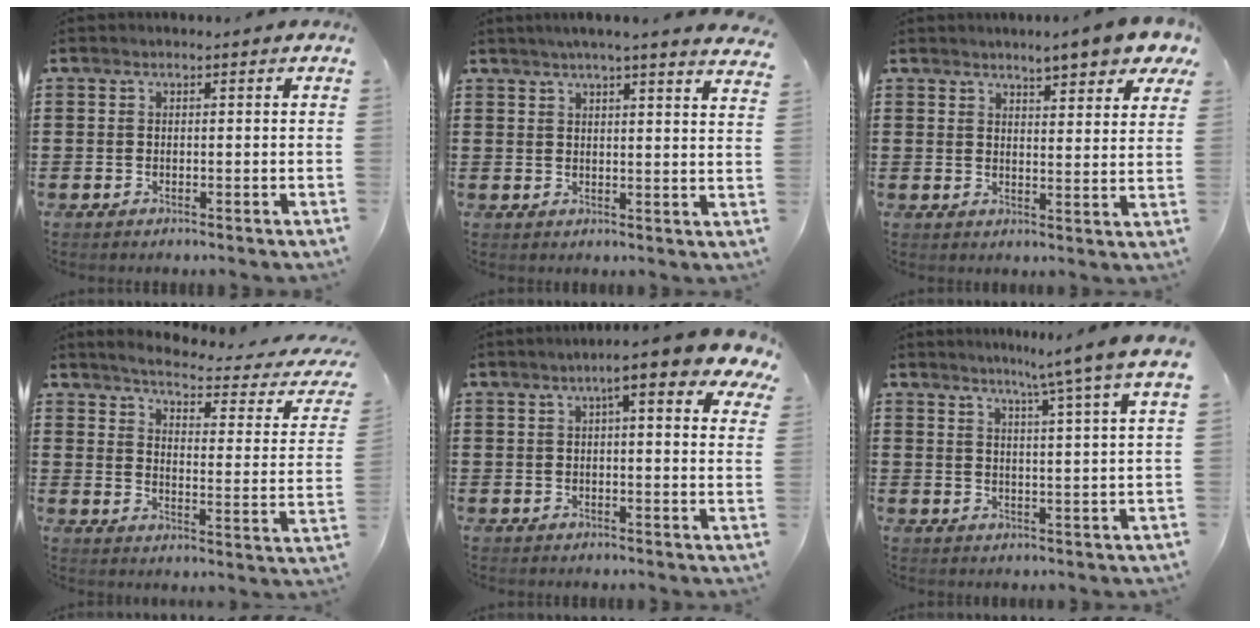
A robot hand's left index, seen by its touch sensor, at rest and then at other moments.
{"total": 3.7, "force": [3.3, -0.8, 1.4], "torque": [-0.036, -0.012, 0.056]}
{"total": 5.9, "force": [5.2, 0.5, 2.8], "torque": [-0.054, -0.016, 0.089]}
{"total": 3.4, "force": [2.9, -0.4, 1.8], "torque": [-0.055, -0.030, 0.037]}
{"total": 7.0, "force": [4.3, 0.8, 5.5], "torque": [-0.094, -0.010, 0.067]}
{"total": 6.2, "force": [4.8, -1.7, 3.4], "torque": [-0.071, -0.024, 0.077]}